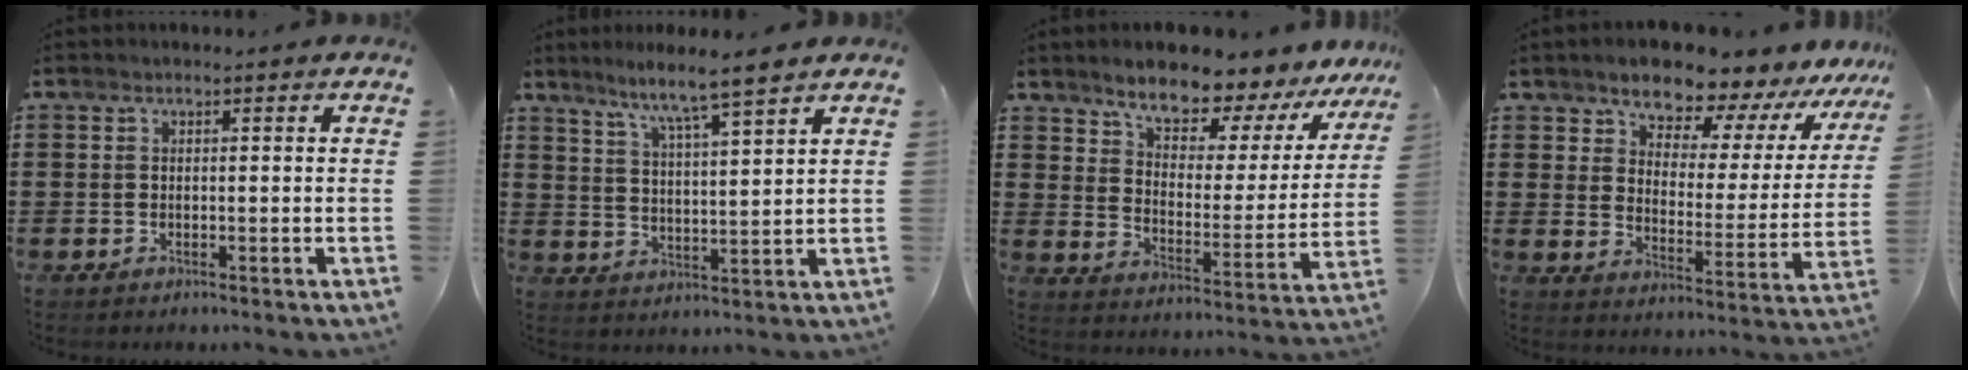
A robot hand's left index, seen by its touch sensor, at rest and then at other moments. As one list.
[{"total": 5.5, "force": [4.8, -1.0, 2.7], "torque": [-0.071, -0.028, 0.076]}, {"total": 7.9, "force": [7.2, 2.2, 2.5], "torque": [-0.063, -0.055, 0.121]}, {"total": 8.0, "force": [7.6, 2.1, 1.4], "torque": [-0.053, -0.059, 0.133]}]